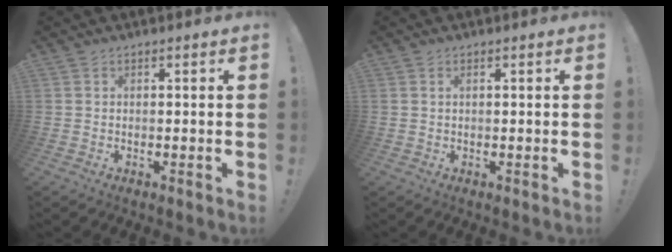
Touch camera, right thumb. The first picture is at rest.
{"total": 0.7, "force": [0.4, 0.2, 0.5], "torque": [-0.015, 0.002, 0.008]}